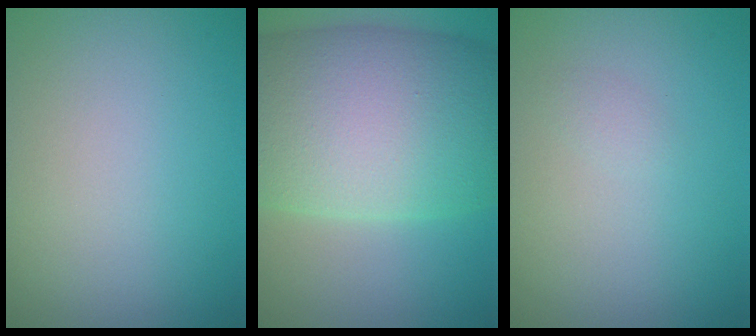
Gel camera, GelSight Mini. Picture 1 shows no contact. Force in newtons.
{"total": 15.4, "press": 15.4, "slide": 0.4}
{"total": 0.6, "press": 0.6, "slide": 0.1}